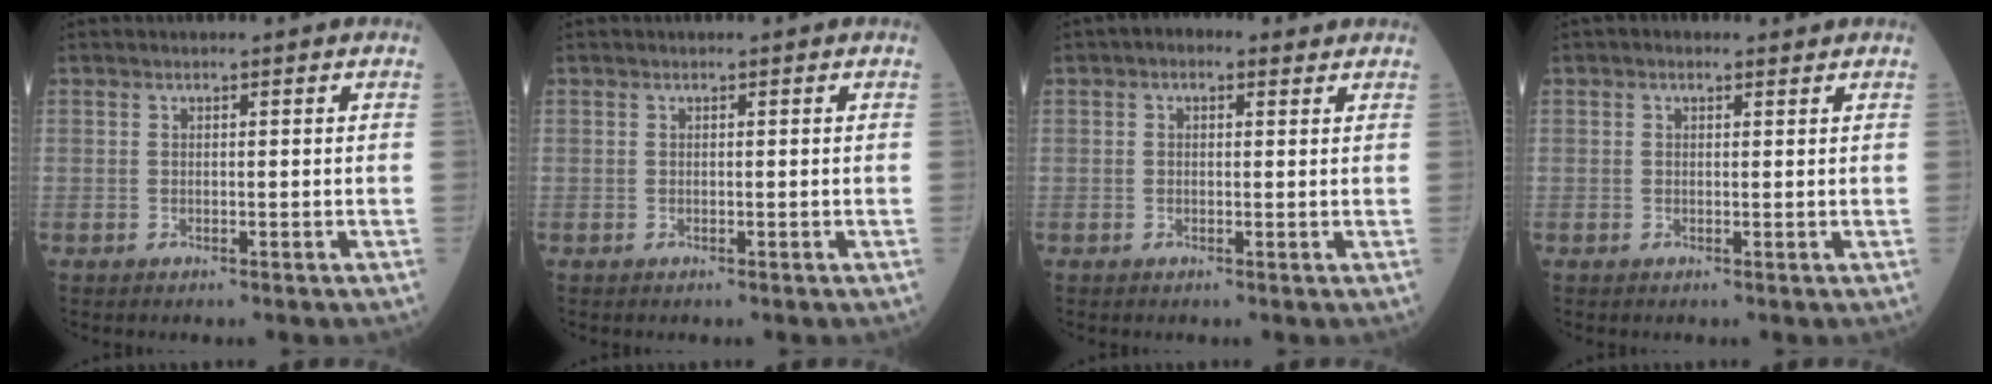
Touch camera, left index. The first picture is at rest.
{"total": 0.0}
{"total": 2.7, "force": [1.5, 1.6, 1.6], "torque": [-0.027, 0.021, 0.020]}
{"total": 1.1, "force": [0.7, 0.6, 0.5], "torque": [-0.015, 0.010, 0.008]}